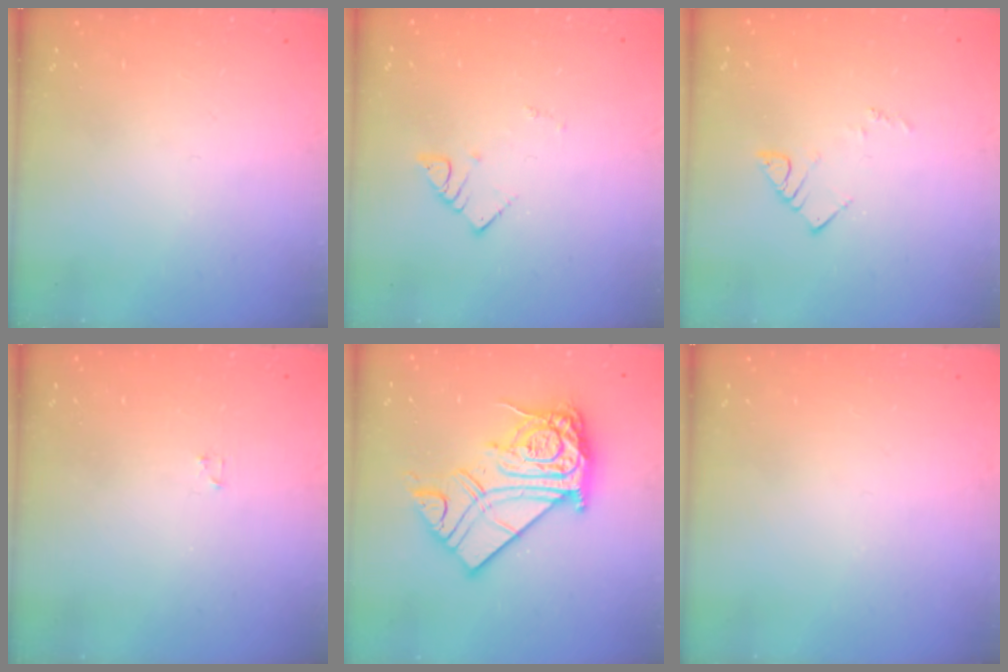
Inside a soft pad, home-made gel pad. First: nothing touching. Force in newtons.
{"total": 2.6, "press": 2.6, "slide": 0.1}
{"total": 4.5, "press": 4.5, "slide": 0.4}
{"total": 1.2, "press": 1.2, "slide": 0.2}
{"total": 19.5, "press": 19.4, "slide": 1.6}
{"total": 0.0}